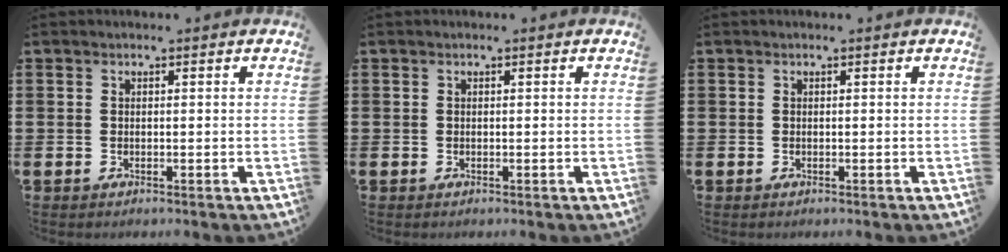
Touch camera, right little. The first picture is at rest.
{"total": 0.0}
{"total": 0.0}